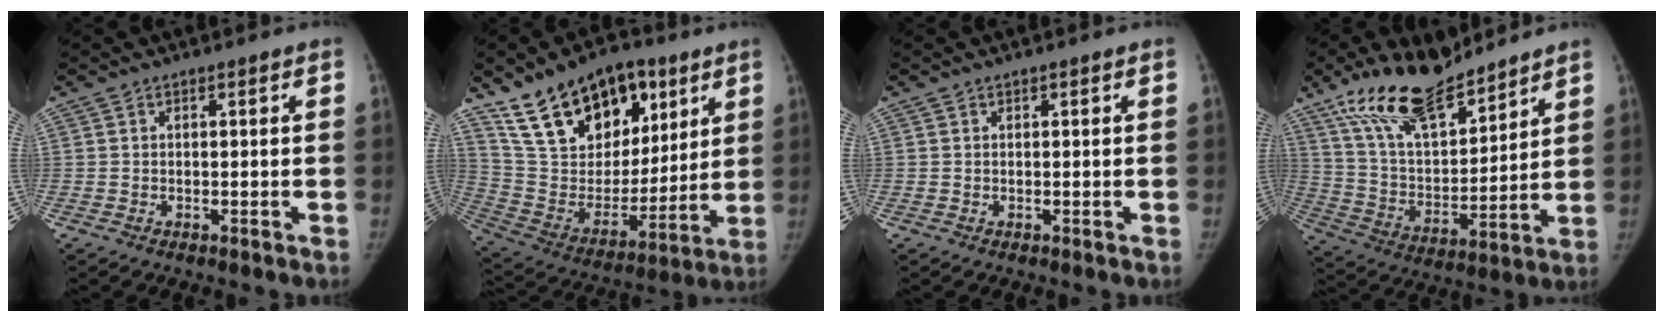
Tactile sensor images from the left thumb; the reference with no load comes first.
{"total": 23.6, "force": [14.1, 13.8, 13.0], "torque": [-0.180, -0.041, 0.256]}
{"total": 0.0}
{"total": 19.3, "force": [14.4, 7.2, 10.7], "torque": [-0.156, -0.068, 0.269]}